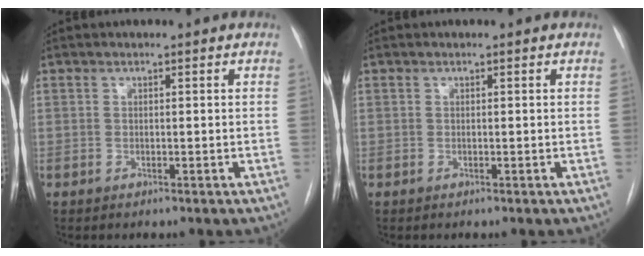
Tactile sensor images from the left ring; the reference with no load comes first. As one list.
[{"total": 0.0}]